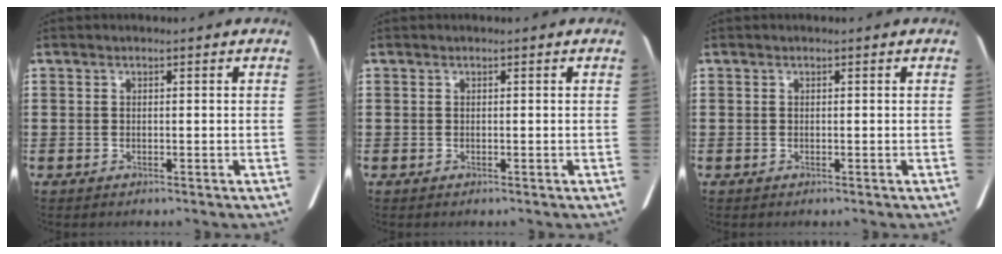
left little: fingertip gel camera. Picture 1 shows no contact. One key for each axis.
{"total": 0.0}
{"total": 0.0}